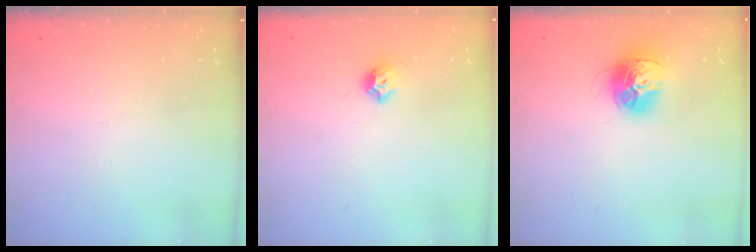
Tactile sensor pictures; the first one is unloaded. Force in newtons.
{"total": 6.8, "press": 6.7, "slide": 0.8}
{"total": 13.7, "press": 13.7, "slide": 1.2}